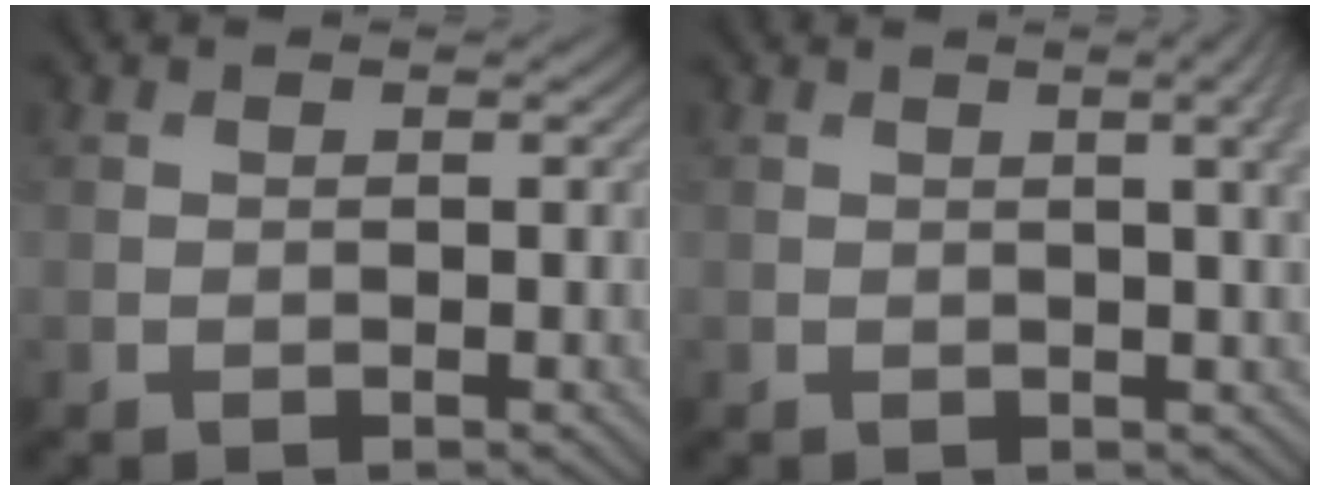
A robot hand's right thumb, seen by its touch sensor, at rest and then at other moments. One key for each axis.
{"total": 4.1, "fx": 1.1, "fy": 1.0, "fz": 3.8, "tx": -0.045, "ty": 0.012, "tz": 0.010}